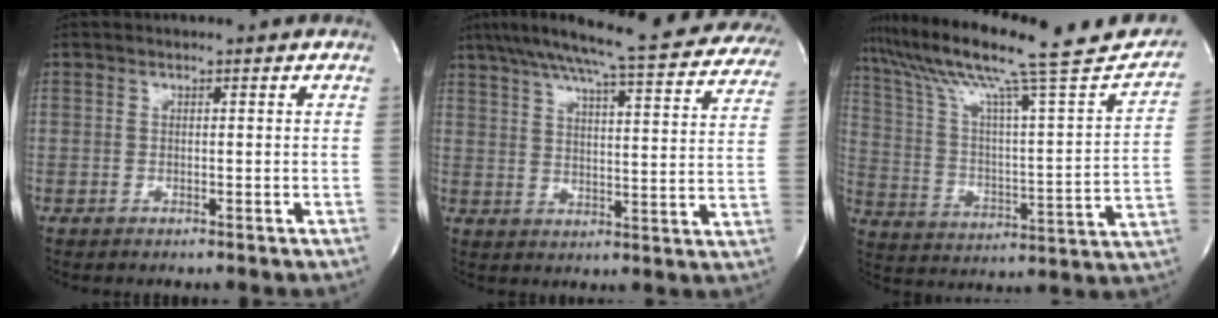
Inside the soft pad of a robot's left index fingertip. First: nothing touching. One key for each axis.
{"total": 27.0, "fx": 23.7, "fy": 3.4, "fz": 12.6, "tx": -0.203, "ty": -0.030, "tz": 0.292}
{"total": 26.3, "fx": 21.9, "fy": 1.9, "fz": 14.4, "tx": -0.234, "ty": -0.012, "tz": 0.310}